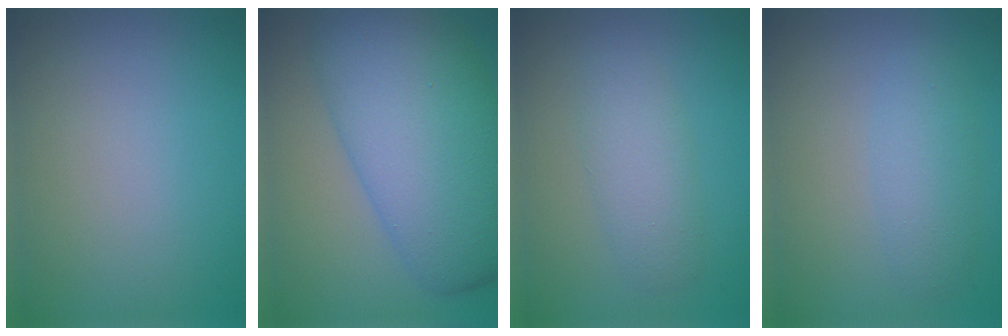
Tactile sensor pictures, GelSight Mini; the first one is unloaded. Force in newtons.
{"total": 12.1, "press": 12.1, "slide": 0.1}
{"total": 3.0, "press": 3.0, "slide": 0.1}
{"total": 2.7, "press": 2.7, "slide": 0.0}